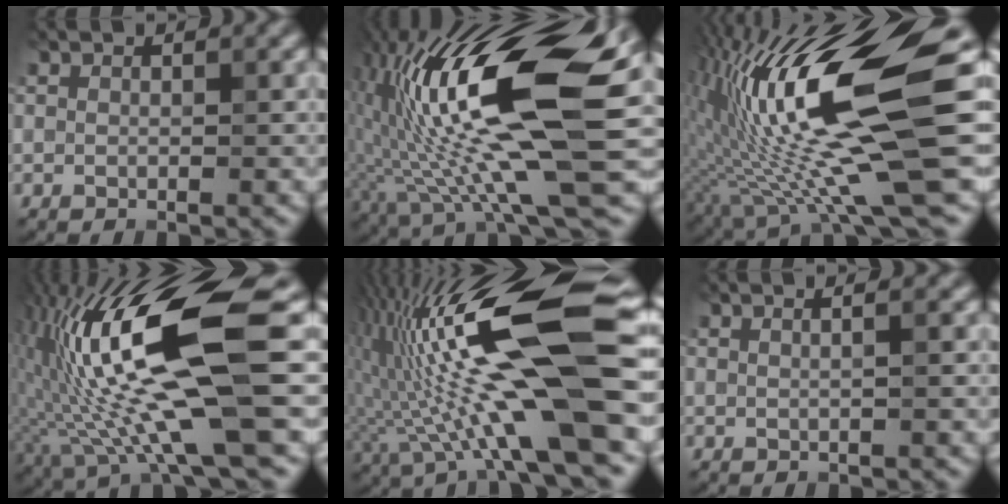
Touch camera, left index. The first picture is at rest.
{"total": 18.1, "force": [1.1, 5.0, 17.3], "torque": [-0.328, 0.011, 0.017]}
{"total": 17.4, "force": [-0.3, 3.8, 17.0], "torque": [-0.313, 0.015, -0.007]}
{"total": 16.4, "force": [0.3, 3.9, 15.9], "torque": [-0.300, 0.011, 0.010]}
{"total": 16.2, "force": [0.6, 3.0, 15.9], "torque": [-0.274, 0.027, 0.008]}
{"total": 2.7, "force": [1.0, 1.4, 2.0], "torque": [-0.003, 0.012, -0.017]}